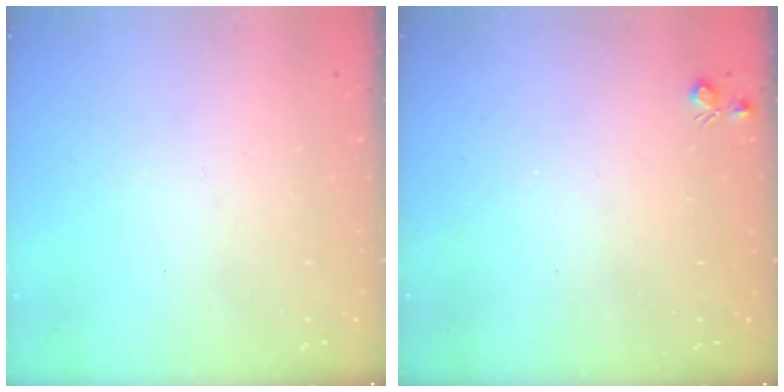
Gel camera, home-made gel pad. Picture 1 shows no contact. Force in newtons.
{"total": 4.0, "press": 3.9, "slide": 0.7}